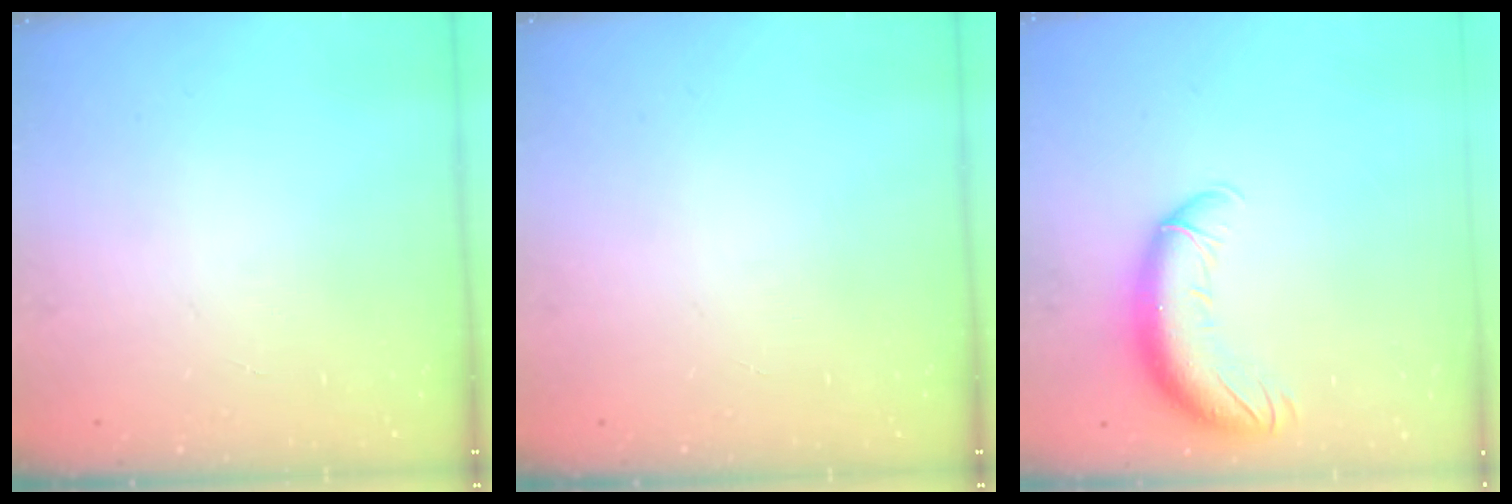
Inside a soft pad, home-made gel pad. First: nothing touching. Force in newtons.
{"total": 0.0}
{"total": 12.8, "press": 12.4, "slide": 3.1}